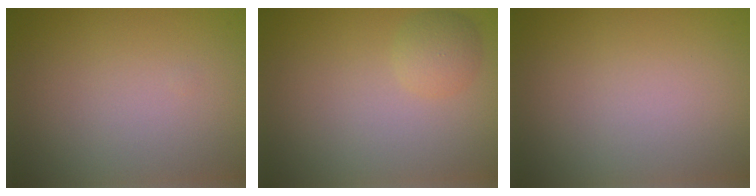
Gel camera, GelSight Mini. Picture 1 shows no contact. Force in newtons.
{"total": 1.8, "press": 1.8, "slide": 0.1}
{"total": 0.0}